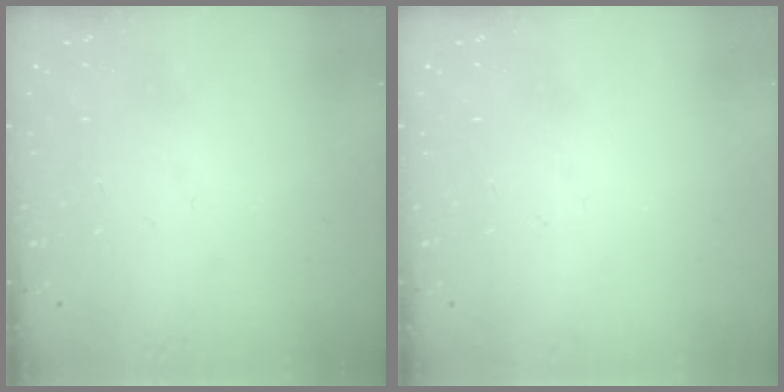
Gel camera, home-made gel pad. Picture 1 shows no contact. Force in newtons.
{"total": 0.0}